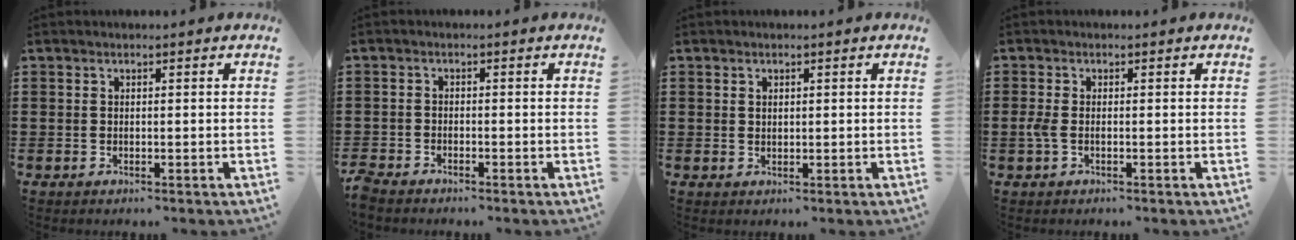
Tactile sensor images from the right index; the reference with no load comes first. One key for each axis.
{"total": 1.8, "fx": -1.8, "fy": 0.3, "fz": 0.2, "tx": -0.015, "ty": 0.000, "tz": -0.039}
{"total": 0.9, "fx": 0.6, "fy": 0.6, "fz": 0.3, "tx": -0.007, "ty": 0.003, "tz": 0.012}
{"total": 1.8, "fx": -0.5, "fy": 0.7, "fz": 1.6, "tx": -0.045, "ty": -0.007, "tz": -0.013}